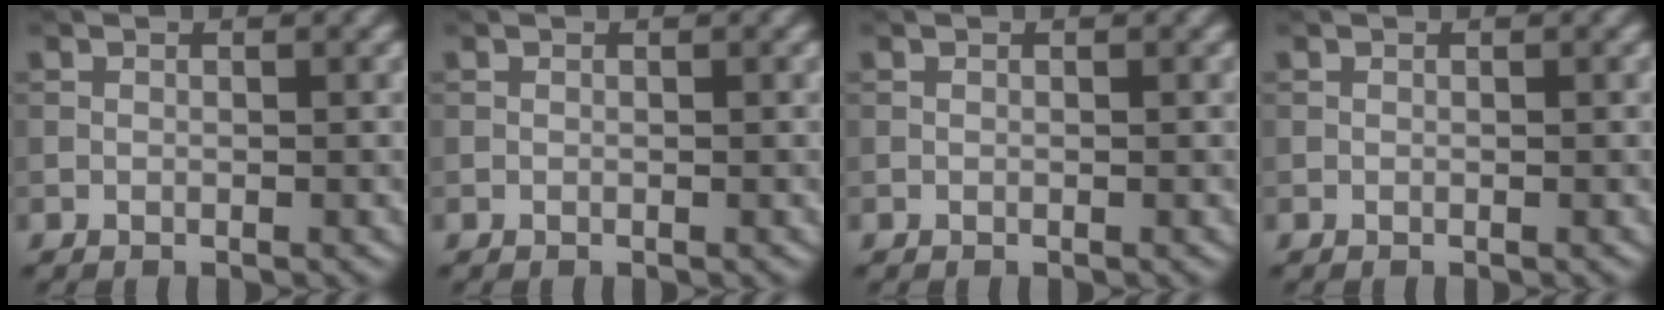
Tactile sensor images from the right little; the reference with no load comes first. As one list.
[{"total": 0.0}, {"total": 0.0}, {"total": 0.0}]